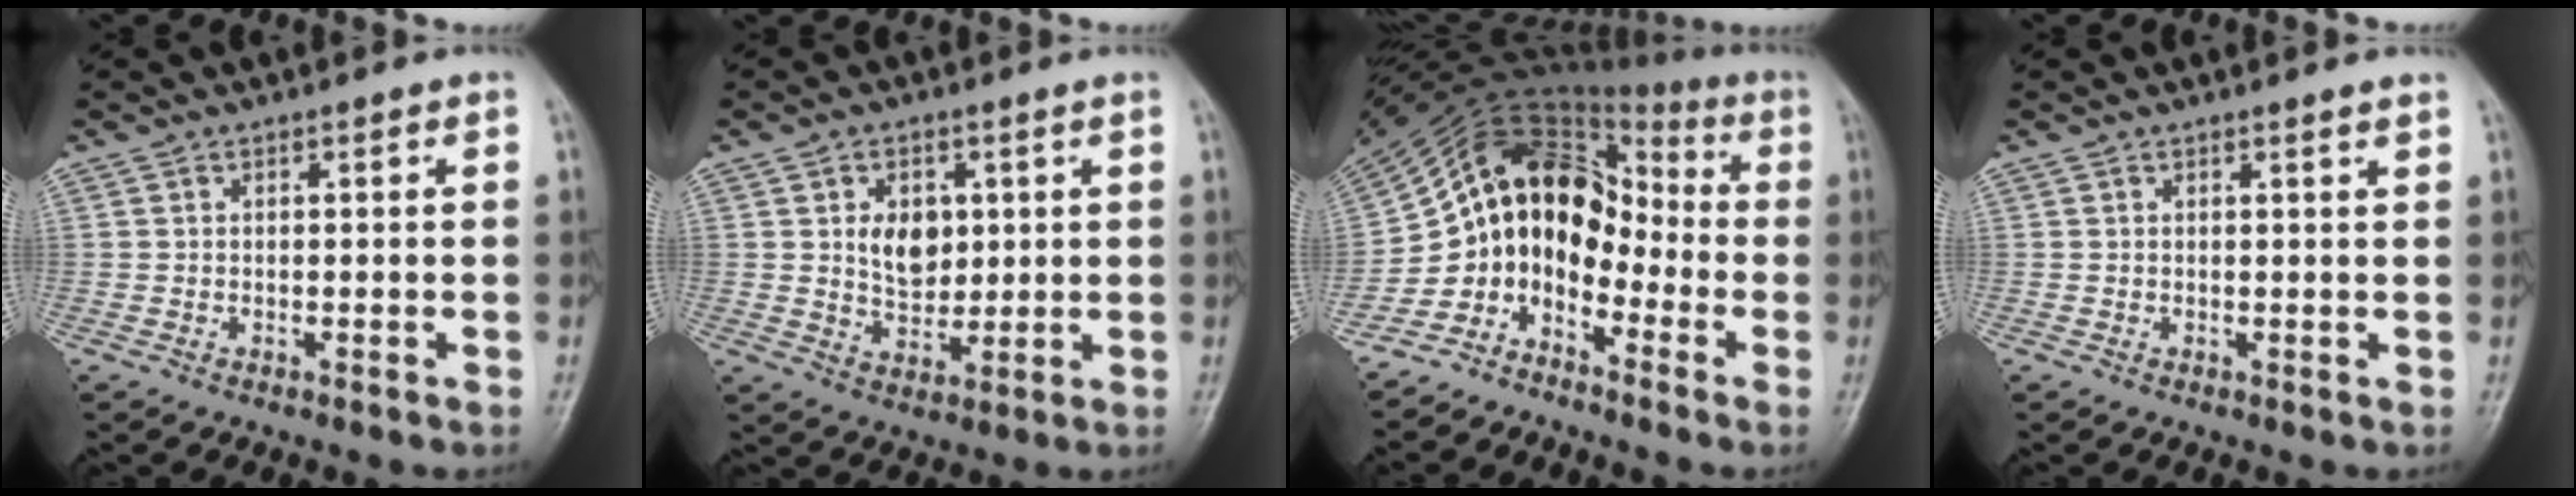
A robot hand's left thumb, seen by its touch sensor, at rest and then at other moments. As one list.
[{"total": 7.1, "force": [1.8, 4.9, 4.7], "torque": [-0.049, -0.013, 0.036]}, {"total": 13.2, "force": [-5.5, 9.3, 7.5], "torque": [-0.114, 0.096, -0.120]}, {"total": 1.0, "force": [0.8, -0.1, 0.5], "torque": [-0.010, -0.006, 0.013]}]